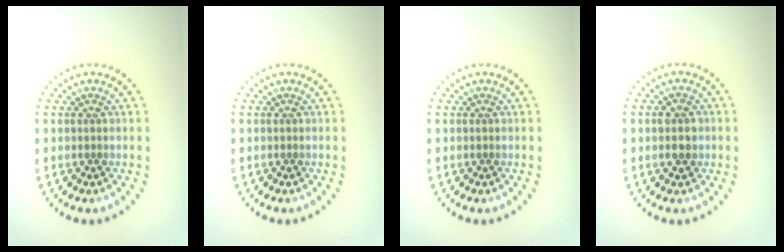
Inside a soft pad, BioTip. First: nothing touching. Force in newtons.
{"total": 0.0}
{"total": 0.0}
{"total": 1.9, "press": 1.9, "slide": 0.2}